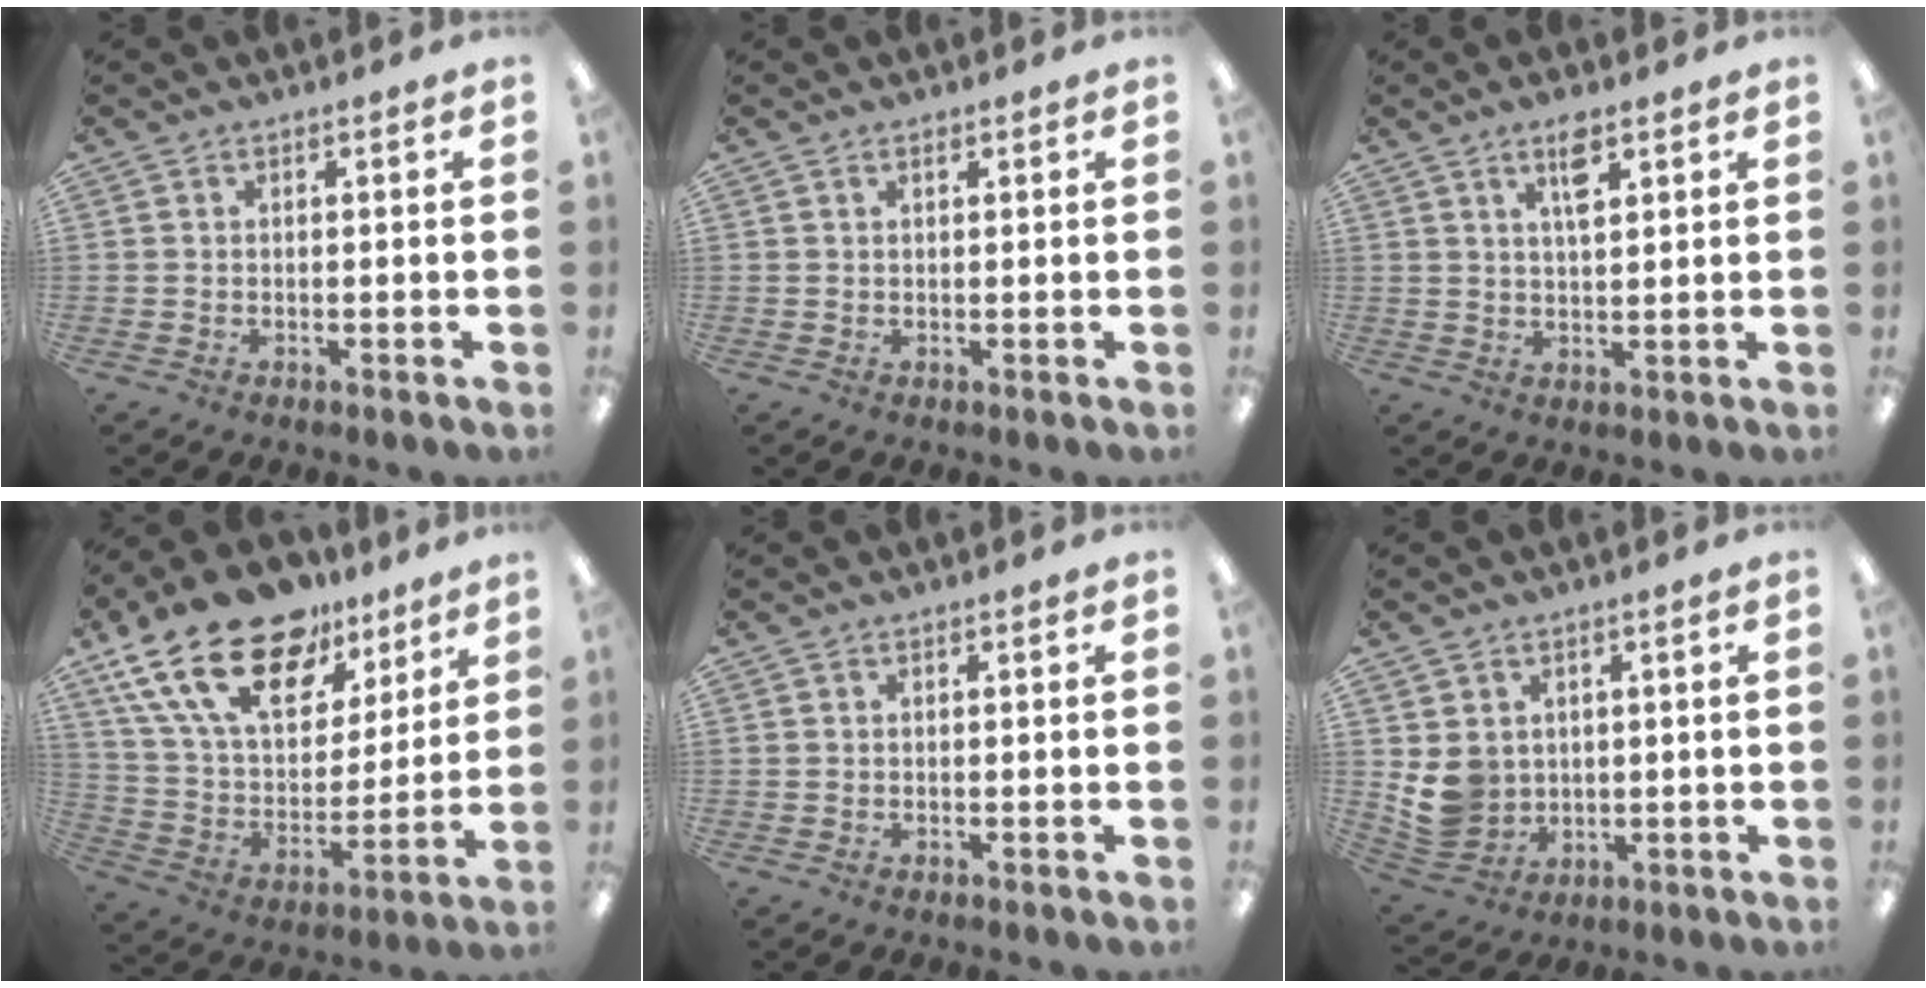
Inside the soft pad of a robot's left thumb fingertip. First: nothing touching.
{"total": 0.7, "force": [0.6, 0.3, 0.3], "torque": [-0.006, 0.001, 0.011]}
{"total": 5.6, "force": [3.2, 2.0, 4.1], "torque": [-0.067, -0.006, 0.051]}
{"total": 22.6, "force": [14.9, 11.7, 12.4], "torque": [-0.235, -0.085, 0.267]}
{"total": 0.0}
{"total": 7.9, "force": [1.4, 7.2, 2.9], "torque": [-0.072, -0.001, 0.034]}